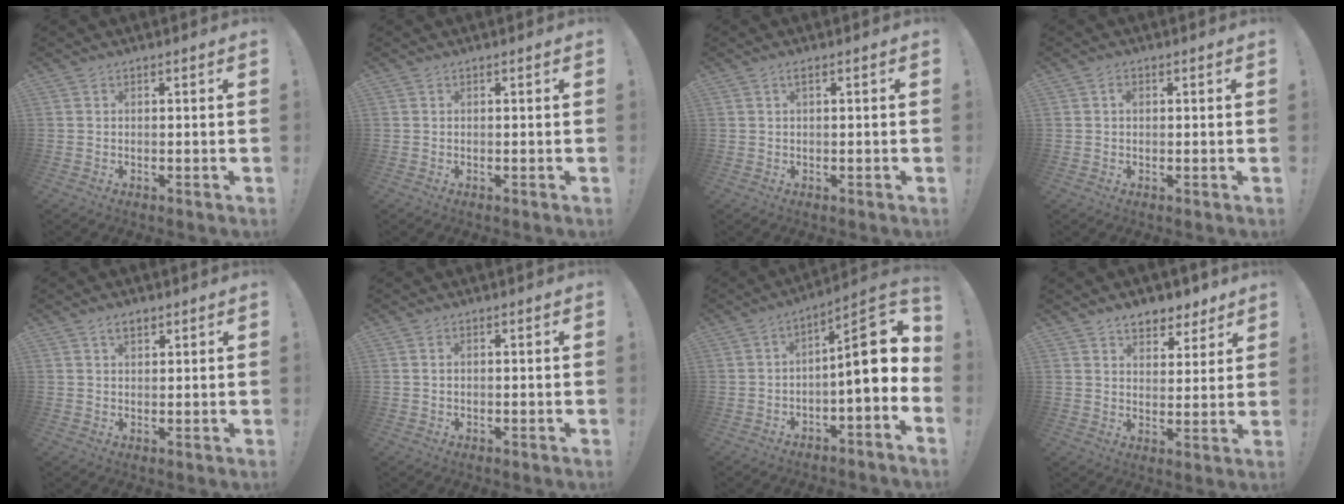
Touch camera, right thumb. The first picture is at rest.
{"total": 0.0}
{"total": 1.0, "force": [0.4, -0.1, 1.0], "torque": [-0.020, 0.003, 0.005]}
{"total": 0.9, "force": [0.0, 0.7, 0.5], "torque": [-0.005, 0.002, -0.001]}
{"total": 2.8, "force": [1.8, 1.4, 1.7], "torque": [-0.027, -0.004, 0.030]}
{"total": 0.9, "force": [0.4, 0.6, 0.6], "torque": [-0.018, 0.005, 0.009]}
{"total": 13.1, "force": [0.9, 4.2, 12.4], "torque": [-0.170, 0.000, 0.012]}
{"total": 7.5, "force": [5.8, 4.1, 2.3], "torque": [-0.018, -0.042, 0.105]}